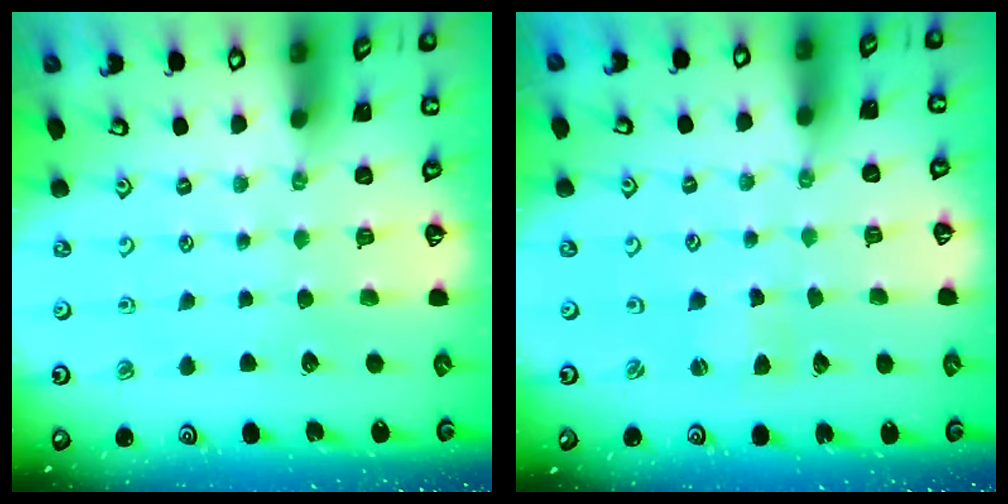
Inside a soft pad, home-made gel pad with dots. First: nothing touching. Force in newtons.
{"total": 2.5, "press": 2.4, "slide": 0.5}